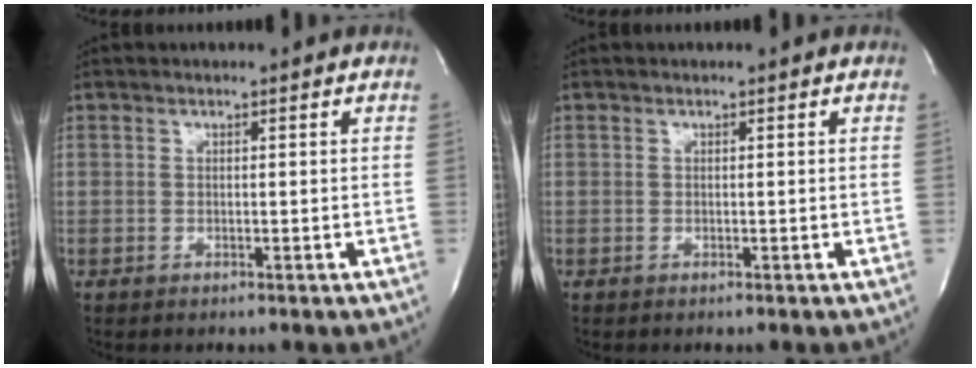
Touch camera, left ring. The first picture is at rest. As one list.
[{"total": 0.0}]